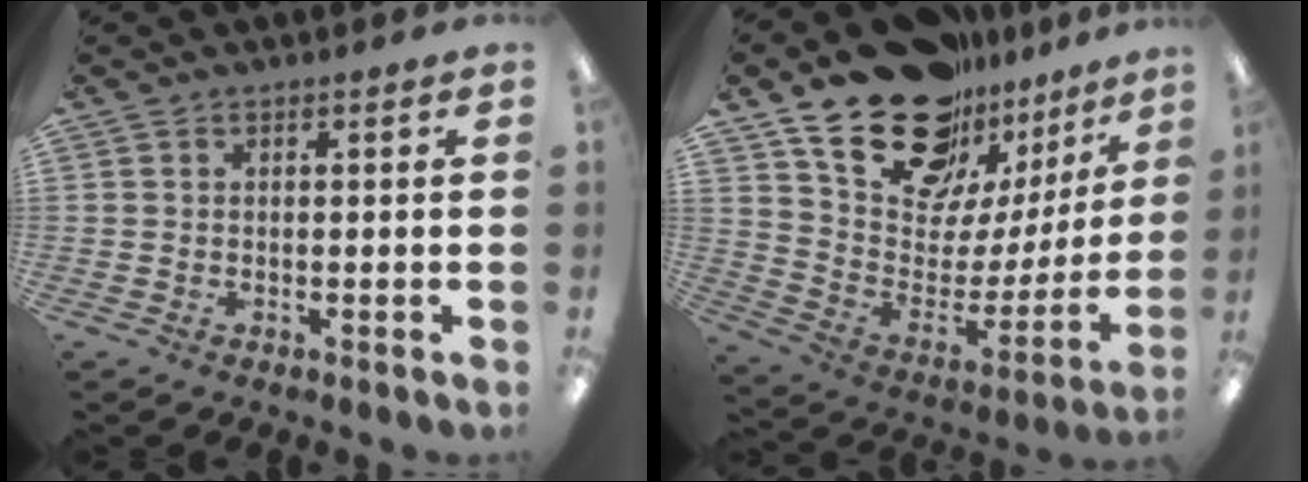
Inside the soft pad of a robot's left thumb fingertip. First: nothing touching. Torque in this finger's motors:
{"motor_torque": [0.80, 0.64, 1.00, -1.77, 0.40]}